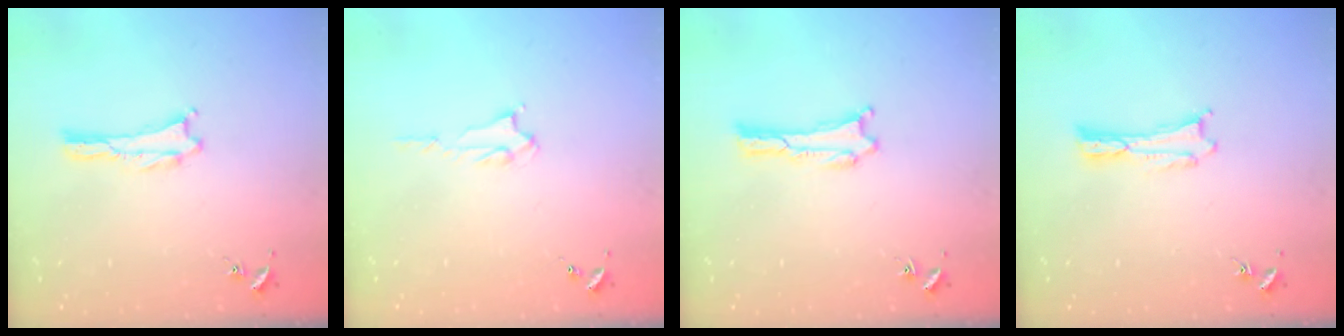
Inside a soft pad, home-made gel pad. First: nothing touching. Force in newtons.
{"total": 2.2, "press": 2.2, "slide": 0.4}
{"total": 0.0}
{"total": 0.0}